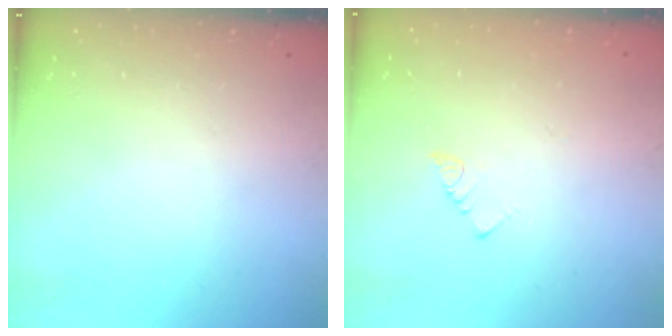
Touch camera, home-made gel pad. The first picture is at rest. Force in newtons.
{"total": 3.0, "press": 3.0, "slide": 0.2}